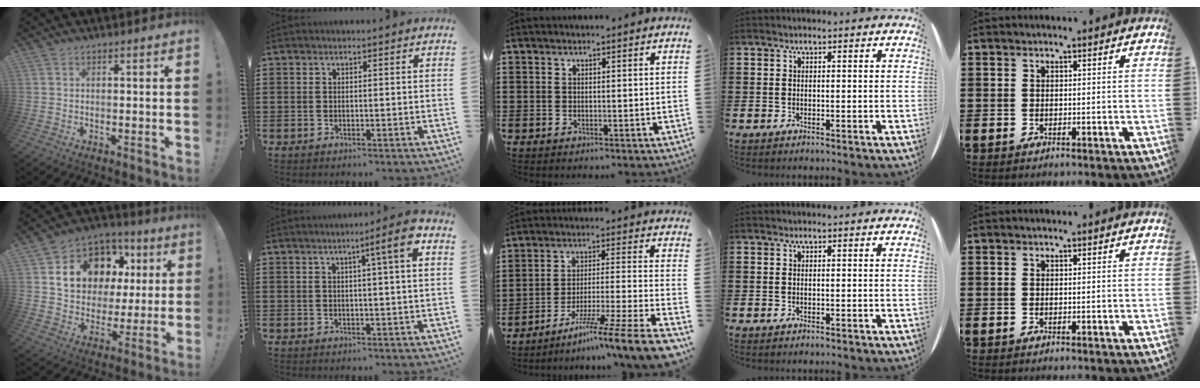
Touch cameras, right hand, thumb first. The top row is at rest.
{"thumb": {"total": 15.9, "force": [6.0, 12.2, 8.2], "torque": [-0.125, -0.030, 0.131]}, "index": {"total": 5.2, "force": [1.7, -0.3, 4.9], "torque": [-0.081, -0.009, 0.020]}, "middle": {"total": 9.3, "force": [-7.2, -1.1, 5.7], "torque": [-0.085, -0.008, -0.145]}}